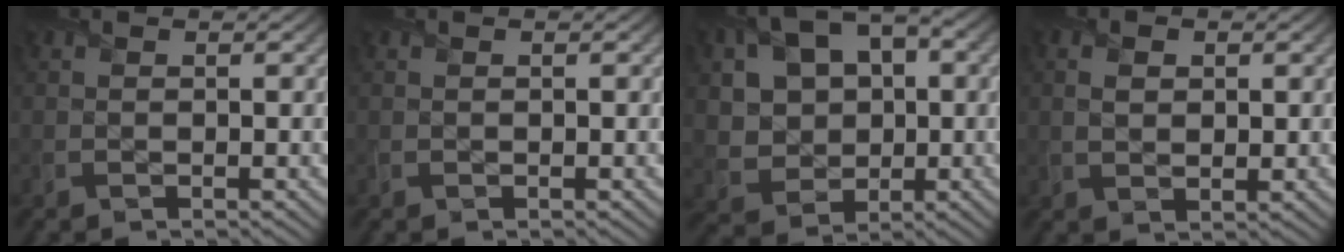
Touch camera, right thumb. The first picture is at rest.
{"total": 0.0}
{"total": 10.9, "force": [2.2, 8.3, 6.8], "torque": [-0.158, 0.017, 0.038]}
{"total": 2.7, "force": [0.6, 1.8, 1.9], "torque": [-0.040, -0.005, 0.015]}